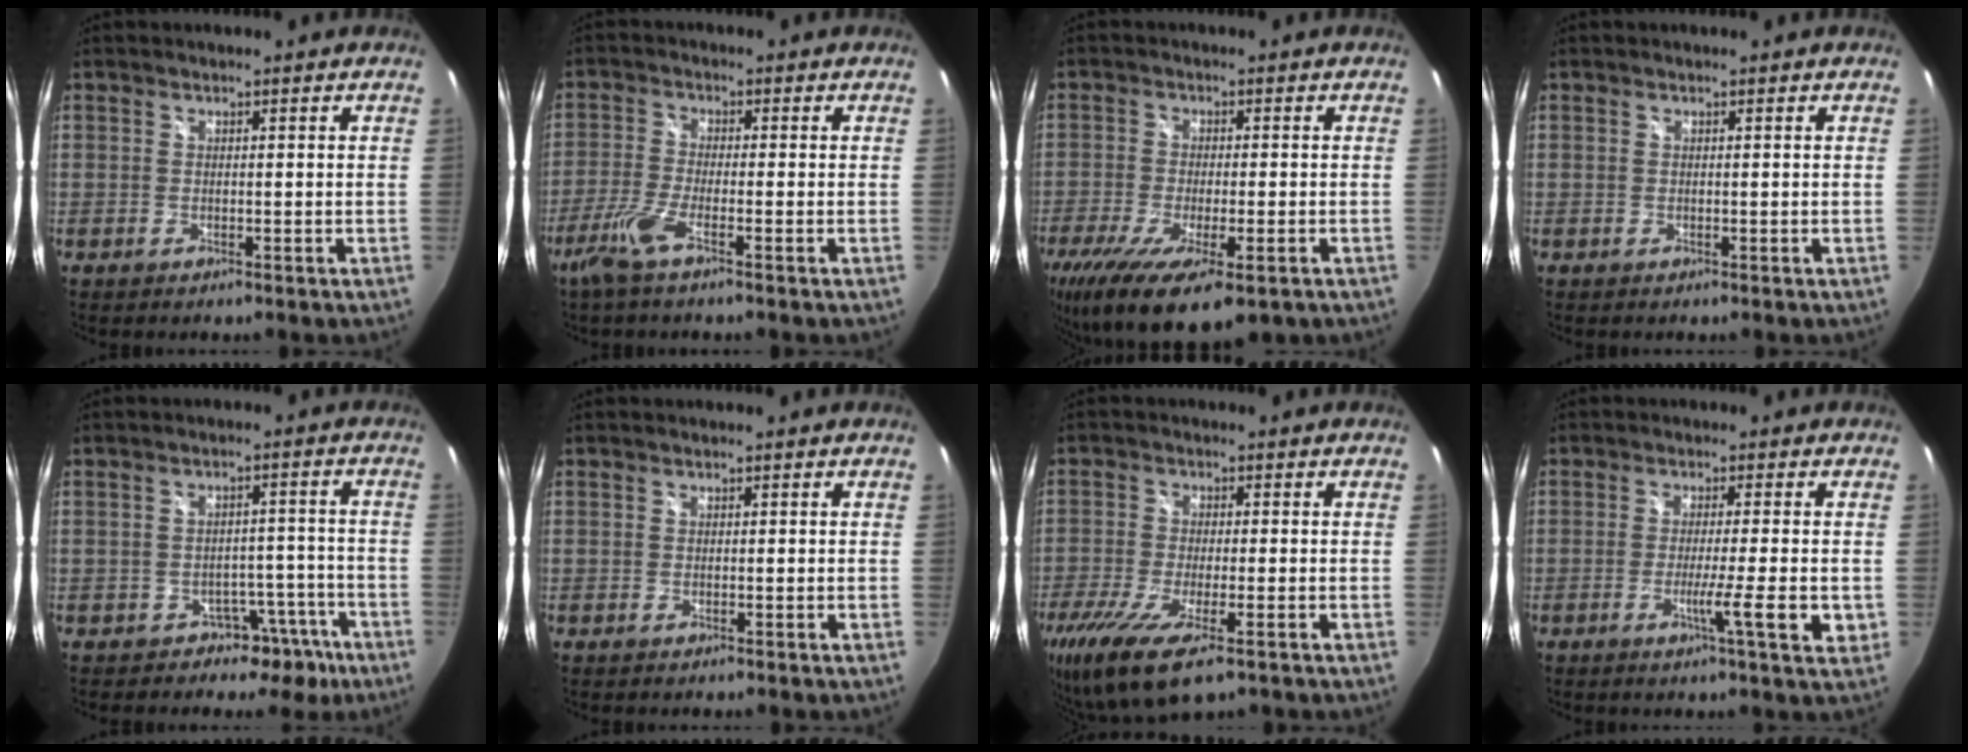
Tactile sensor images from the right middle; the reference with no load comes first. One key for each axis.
{"total": 5.7, "fx": -3.7, "fy": 0.3, "fz": 4.4, "tx": -0.110, "ty": -0.010, "tz": -0.074}
{"total": 16.8, "fx": -9.6, "fy": 5.3, "fz": 12.7, "tx": -0.255, "ty": -0.067, "tz": -0.148}
{"total": 0.0}
{"total": 5.9, "fx": -3.9, "fy": 4.2, "fz": 1.4, "tx": -0.013, "ty": 0.038, "tz": -0.037}
{"total": 0.0}
{"total": 14.1, "fx": -8.0, "fy": 4.1, "fz": 10.9, "tx": -0.234, "ty": -0.060, "tz": -0.140}
{"total": 6.2, "fx": -1.5, "fy": -0.5, "fz": 6.0, "tx": -0.092, "ty": -0.012, "tz": -0.026}